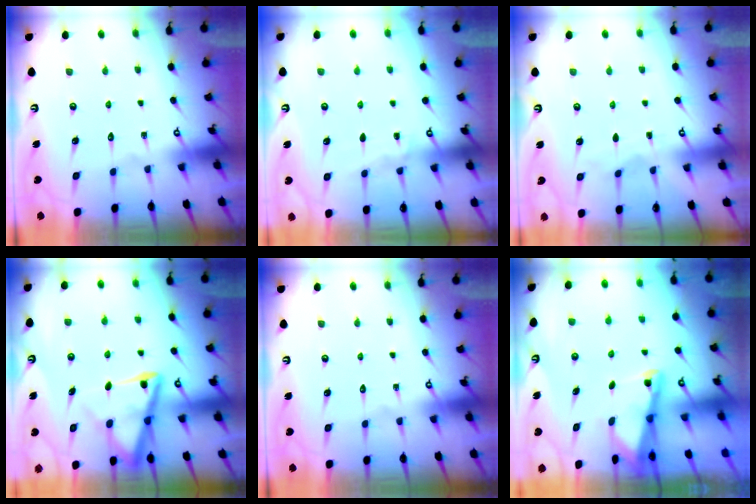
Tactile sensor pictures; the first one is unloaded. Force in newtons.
{"total": 3.9, "press": 3.8, "slide": 0.5}
{"total": 2.6, "press": 2.6, "slide": 0.4}
{"total": 8.6, "press": 8.5, "slide": 1.1}
{"total": 0.0}
{"total": 2.2, "press": 2.2, "slide": 0.3}